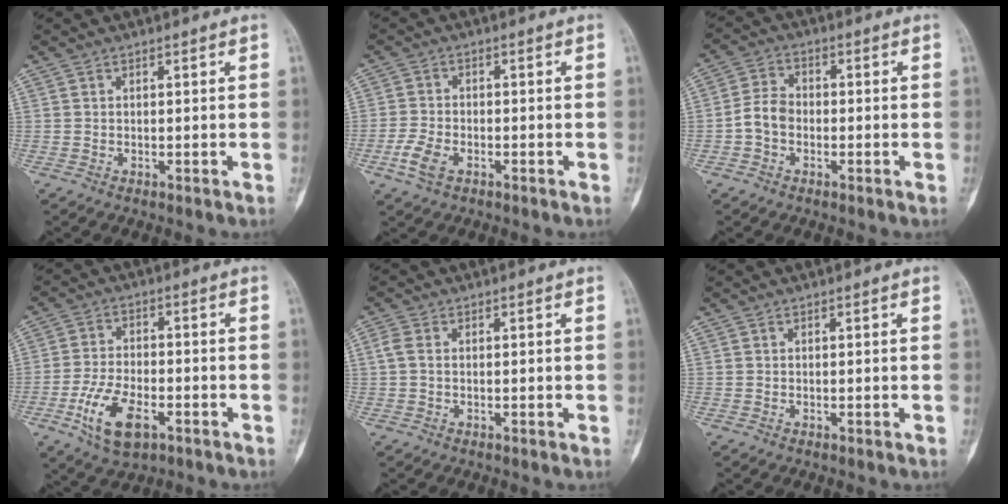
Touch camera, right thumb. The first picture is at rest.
{"total": 4.9, "force": [-2.3, 2.8, 3.3], "torque": [-0.072, 0.009, -0.047]}
{"total": 5.2, "force": [-1.4, 3.8, 3.2], "torque": [-0.055, 0.019, -0.036]}
{"total": 10.5, "force": [-4.5, 5.2, 7.9], "torque": [-0.149, 0.013, -0.078]}
{"total": 2.2, "force": [0.2, 1.4, 1.7], "torque": [-0.049, 0.004, 0.003]}
{"total": 0.0}